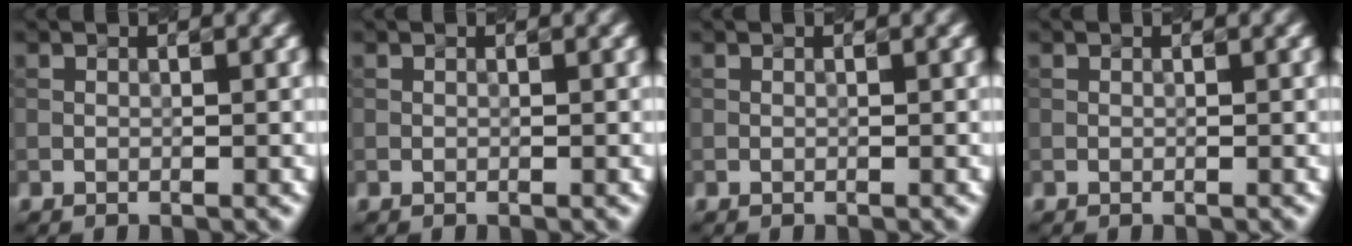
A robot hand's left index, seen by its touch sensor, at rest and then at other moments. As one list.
[{"total": 0.0}, {"total": 0.0}, {"total": 0.0}]